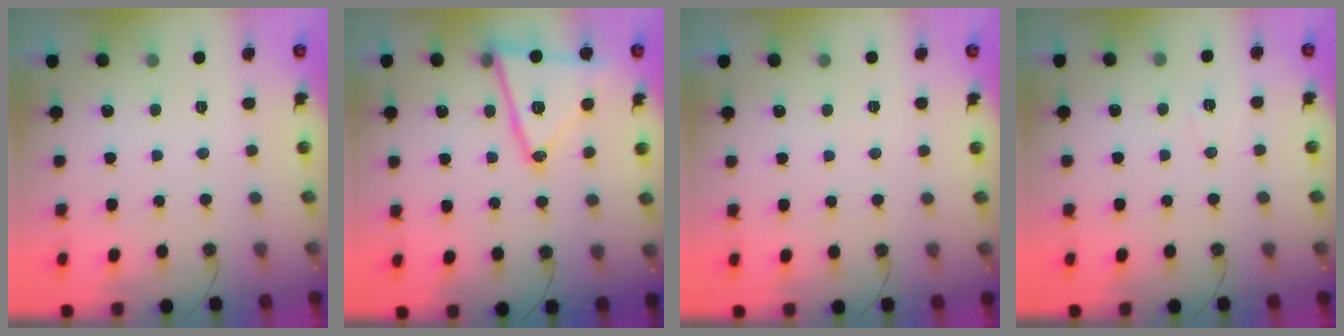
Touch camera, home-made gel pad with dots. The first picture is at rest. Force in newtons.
{"total": 16.3, "press": 16.3, "slide": 1.2}
{"total": 4.9, "press": 2.7, "slide": 4.1}
{"total": 6.3, "press": 4.4, "slide": 4.5}